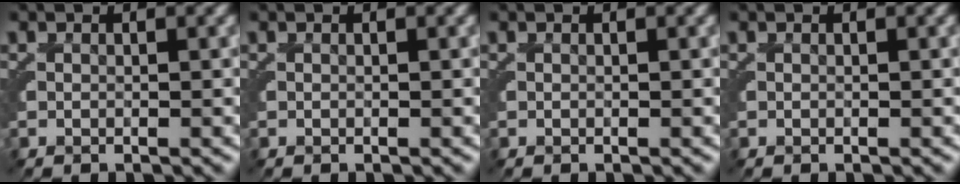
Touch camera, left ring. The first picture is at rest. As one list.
[{"total": 0.0}, {"total": 0.0}, {"total": 0.0}]